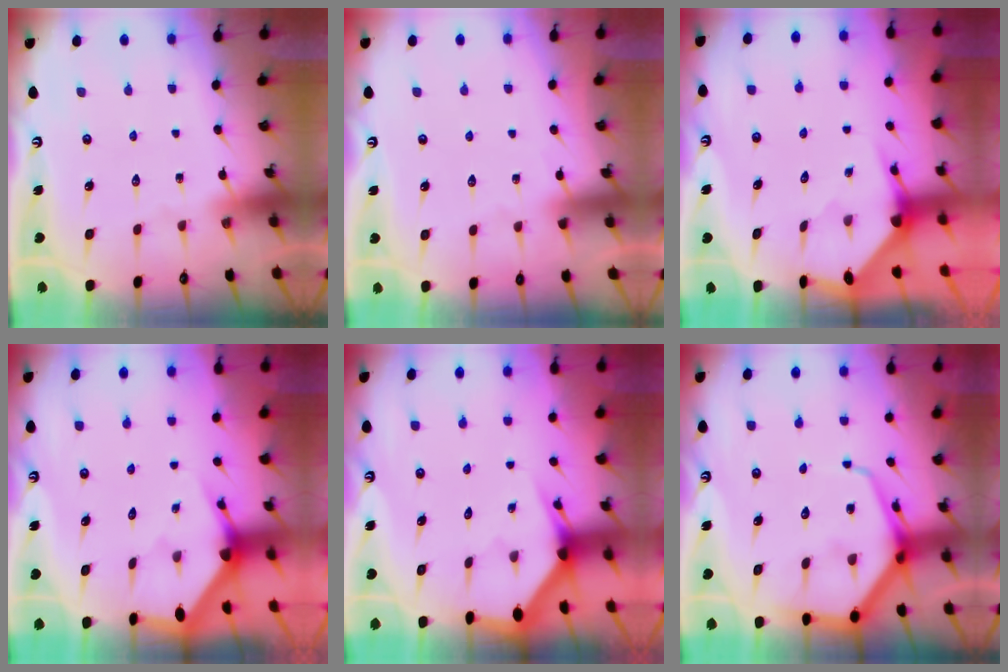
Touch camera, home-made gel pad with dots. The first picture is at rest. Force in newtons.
{"total": 3.9, "press": 3.8, "slide": 0.6}
{"total": 3.5, "press": 3.5, "slide": 0.3}
{"total": 3.0, "press": 3.0, "slide": 0.1}
{"total": 2.9, "press": 2.9, "slide": 0.1}
{"total": 10.4, "press": 10.3, "slide": 1.1}